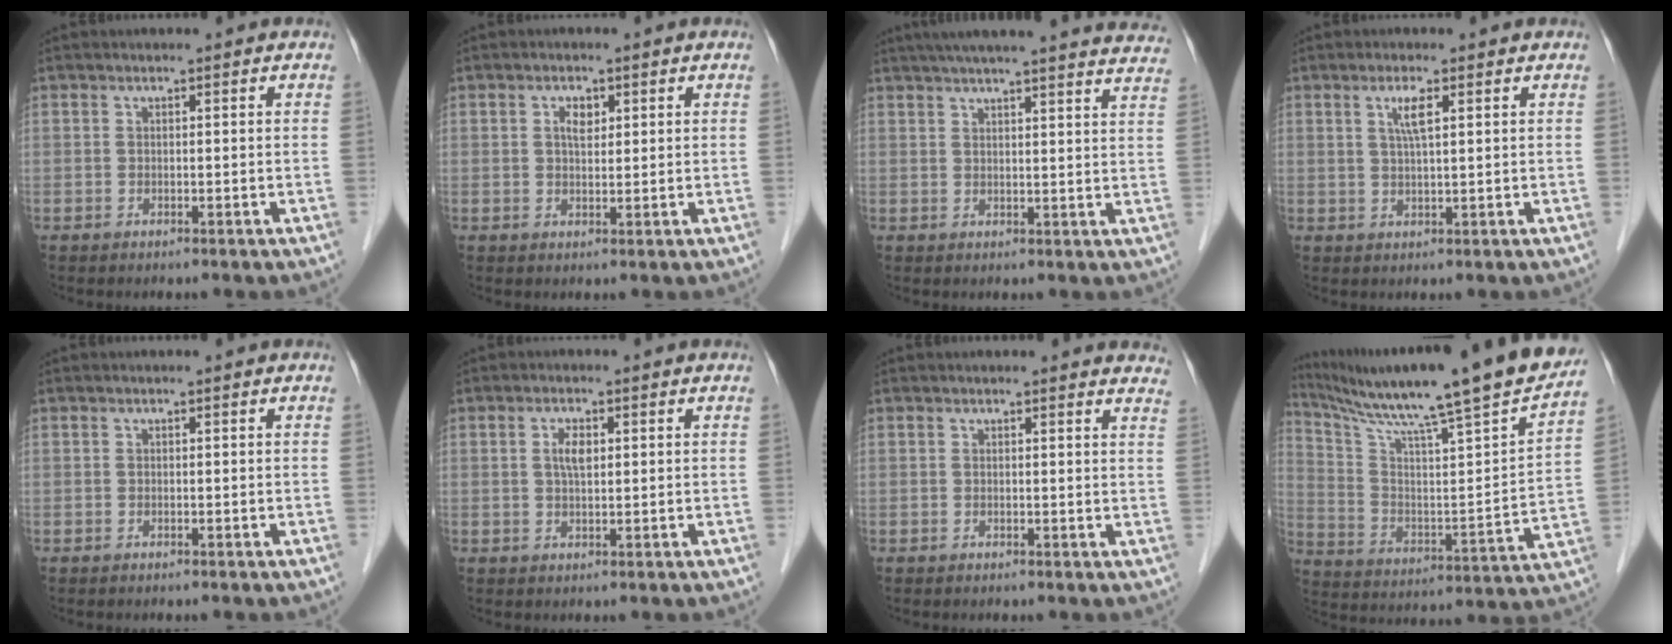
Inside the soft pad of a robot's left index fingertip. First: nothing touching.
{"total": 2.3, "force": [0.9, 1.3, 1.7], "torque": [-0.034, 0.004, 0.016]}
{"total": 26.5, "force": [24.0, 1.3, 11.0], "torque": [-0.169, -0.020, 0.287]}
{"total": 3.1, "force": [1.2, 0.2, 2.8], "torque": [-0.057, 0.002, 0.023]}
{"total": 0.0}
{"total": 2.6, "force": [0.6, 1.0, 2.3], "torque": [-0.048, 0.004, 0.013]}
{"total": 6.6, "force": [6.4, 1.1, 1.3], "torque": [0.012, -0.015, 0.037]}
{"total": 27.2, "force": [22.2, -0.2, 15.7], "torque": [-0.265, -0.042, 0.328]}